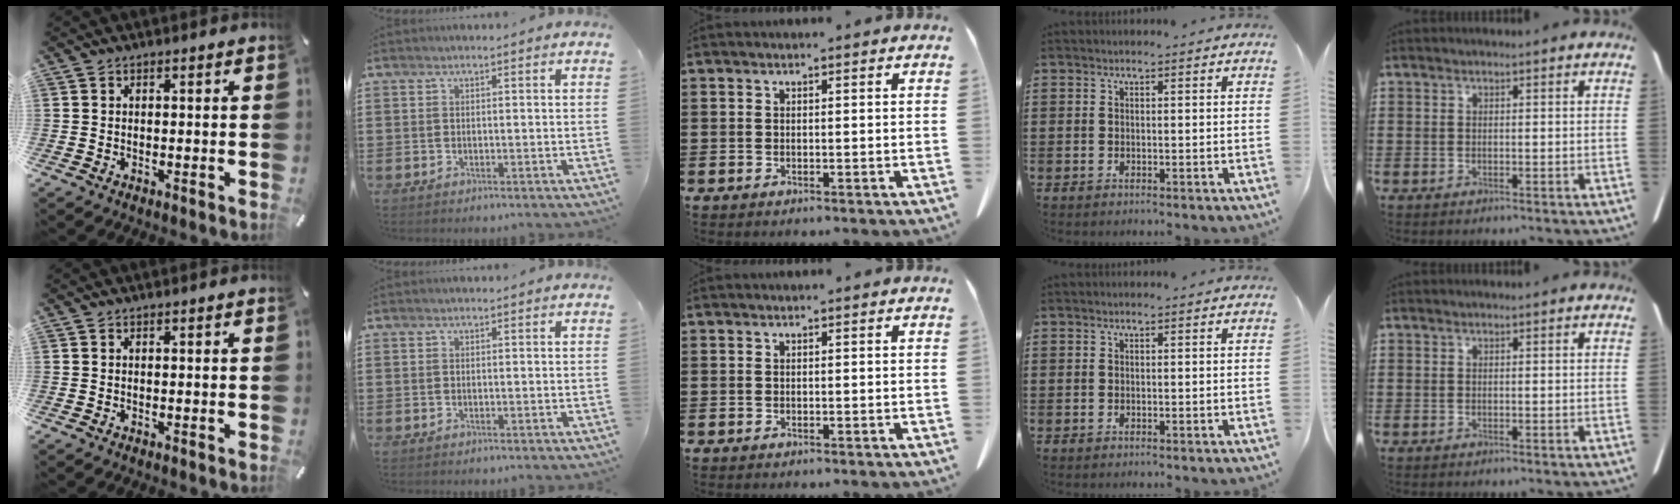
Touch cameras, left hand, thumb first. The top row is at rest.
{}